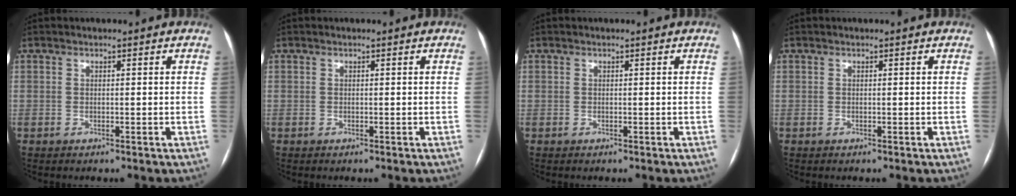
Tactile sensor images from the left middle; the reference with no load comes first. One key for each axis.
{"total": 0.0}
{"total": 0.0}
{"total": 0.0}